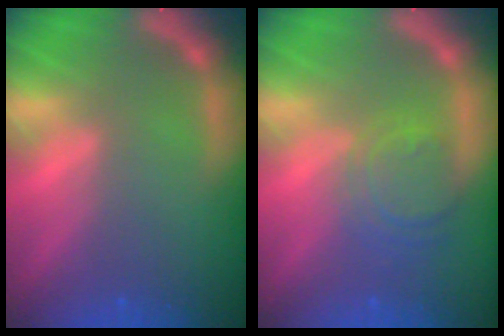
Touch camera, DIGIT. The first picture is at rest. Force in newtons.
{"total": 4.5}